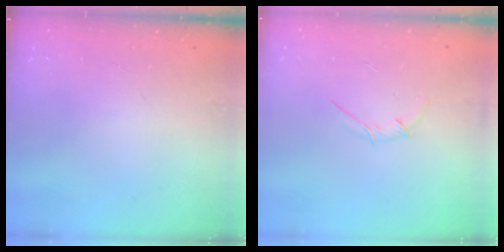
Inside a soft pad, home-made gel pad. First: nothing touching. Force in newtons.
{"total": 2.7, "press": 2.6, "slide": 0.6}